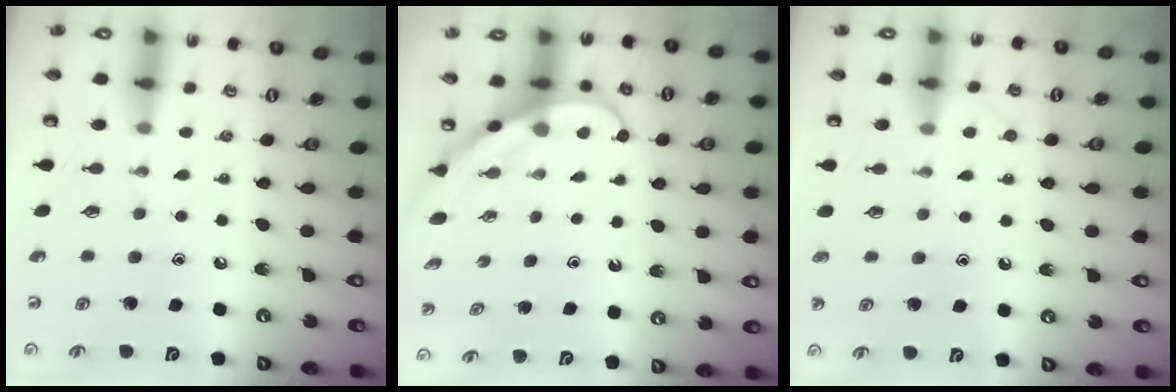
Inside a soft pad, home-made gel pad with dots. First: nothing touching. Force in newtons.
{"total": 3.9, "press": 3.9, "slide": 0.3}
{"total": 5.2, "press": 5.2, "slide": 0.6}